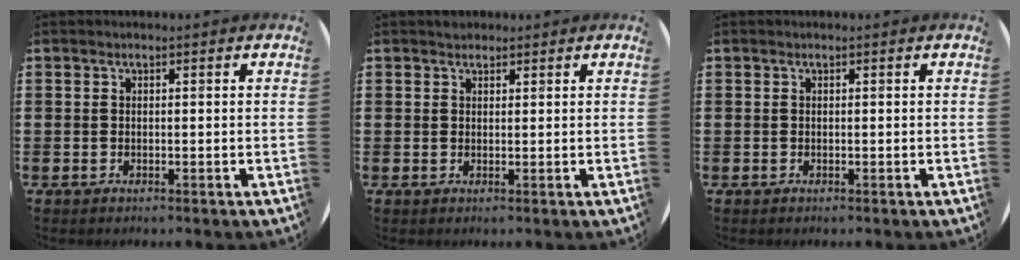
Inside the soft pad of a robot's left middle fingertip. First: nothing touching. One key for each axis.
{"total": 1.2, "fx": 1.1, "fy": 0.5, "fz": 0.0, "tx": 0.007, "ty": 0.000, "tz": 0.019}
{"total": 0.0}